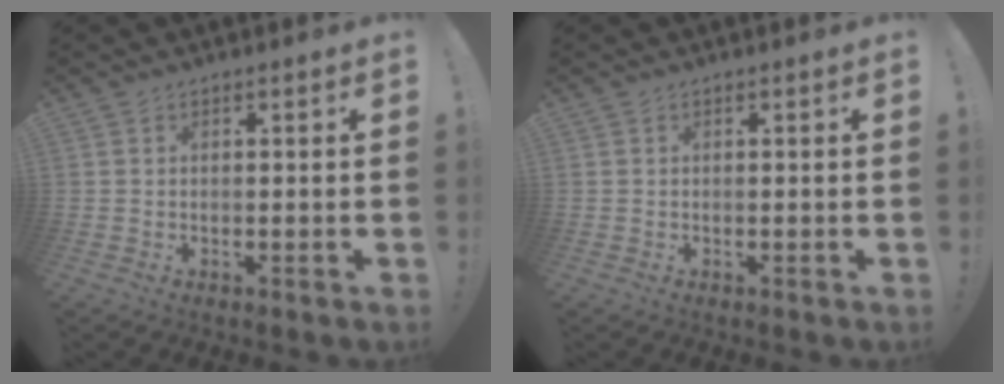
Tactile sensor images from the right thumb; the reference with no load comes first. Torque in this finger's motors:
{"motor_torque": [0.00, 0.00, 0.00, 0.00, 0.01]}